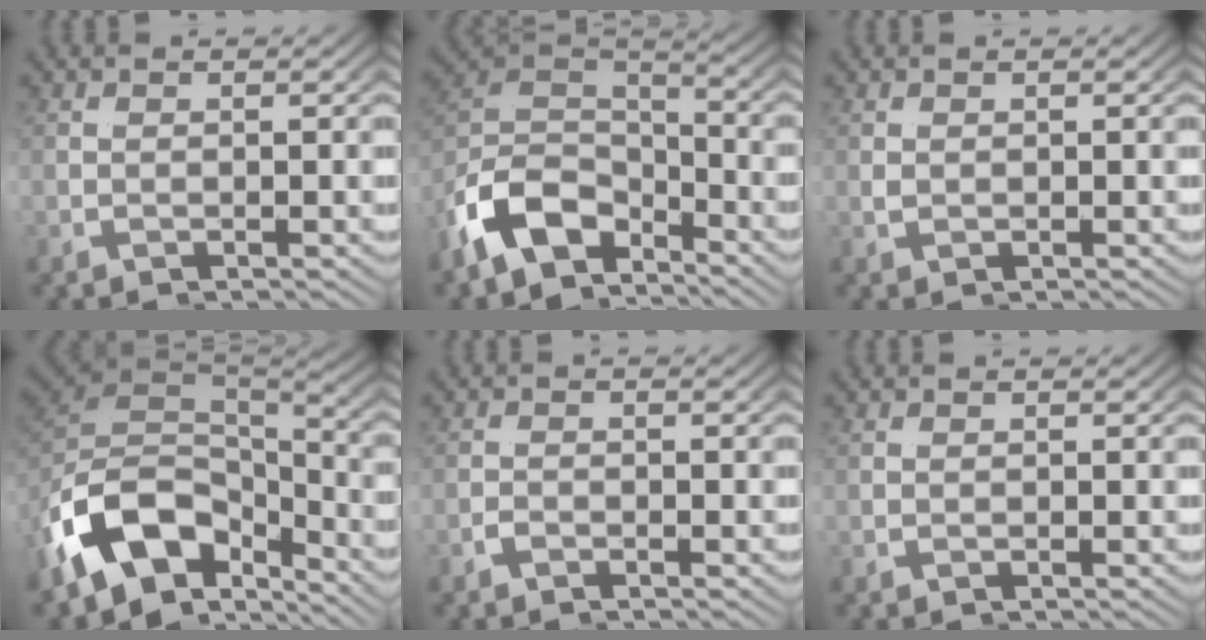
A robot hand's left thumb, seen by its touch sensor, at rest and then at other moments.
{"total": 9.5, "force": [-2.3, 5.6, 7.2], "torque": [-0.182, -0.019, -0.027]}
{"total": 0.6, "force": [0.5, 0.5, 0.0], "torque": [0.005, -0.002, 0.012]}
{"total": 13.0, "force": [-1.4, 7.6, 10.5], "torque": [-0.212, -0.004, -0.016]}
{"total": 1.2, "force": [-0.8, -0.2, -0.9], "torque": [0.007, 0.000, -0.018]}
{"total": 0.0}